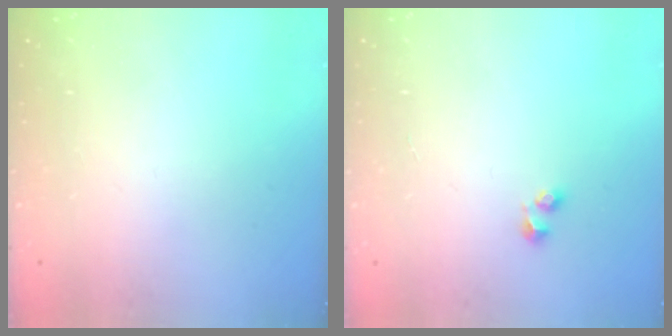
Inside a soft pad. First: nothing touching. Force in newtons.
{"total": 1.5, "press": 1.2, "slide": 0.8}